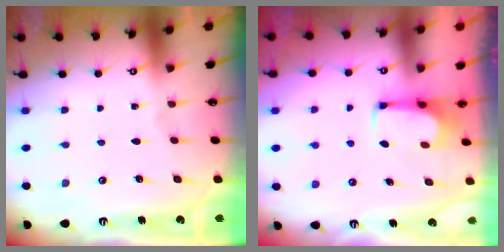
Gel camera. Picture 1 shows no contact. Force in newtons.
{"total": 3.5, "press": 3.4, "slide": 0.2}